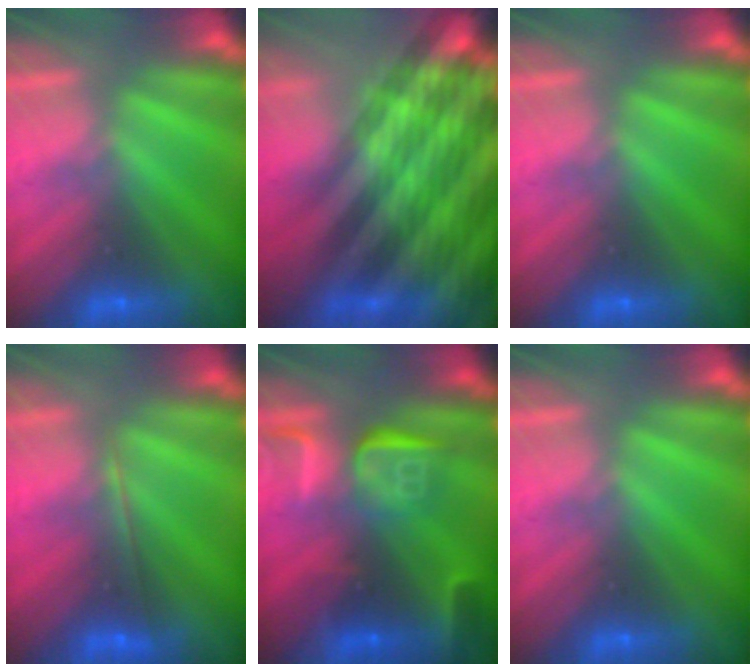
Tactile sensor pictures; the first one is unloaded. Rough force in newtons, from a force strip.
{"total": 9.1}
{"total": 0.0}
{"total": 1.8}
{"total": 8.9}
{"total": 0.0}